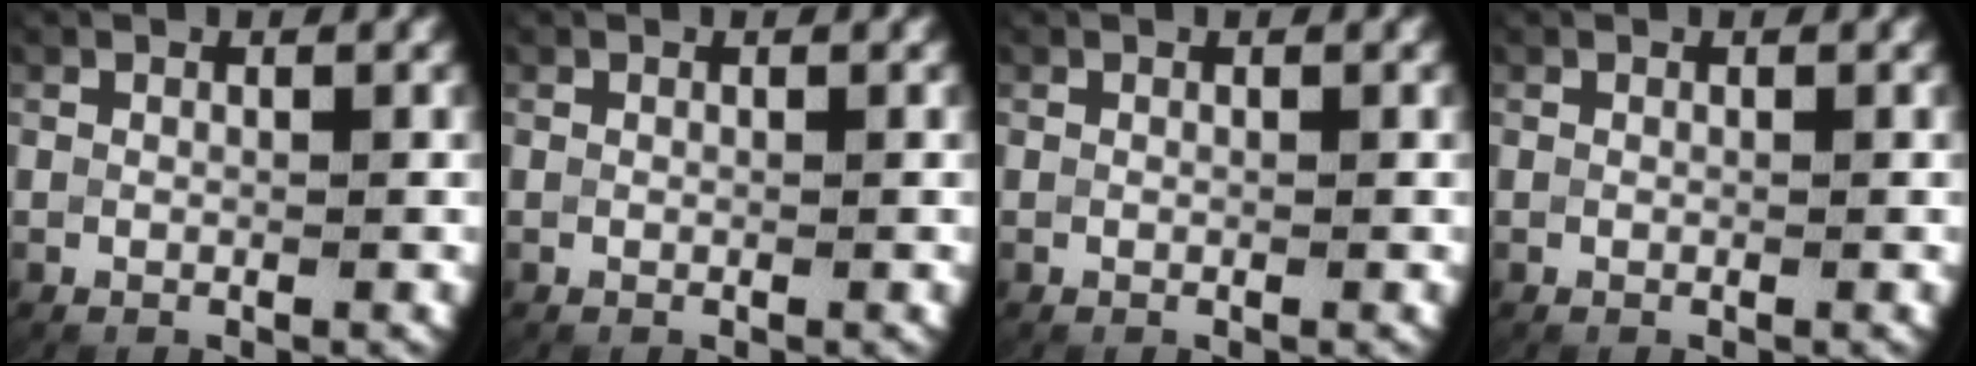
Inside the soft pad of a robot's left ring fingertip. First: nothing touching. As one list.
[{"total": 0.0}, {"total": 0.0}, {"total": 0.0}]